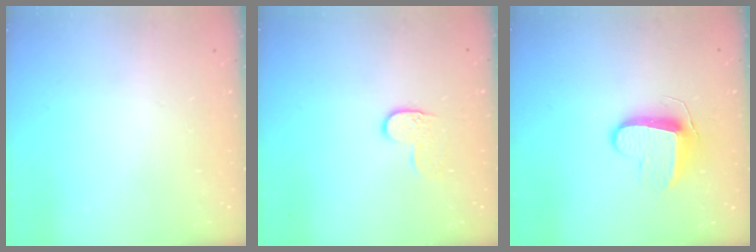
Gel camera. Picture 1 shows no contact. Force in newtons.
{"total": 5.4, "press": 5.4, "slide": 0.3}
{"total": 9.3, "press": 9.3, "slide": 0.3}